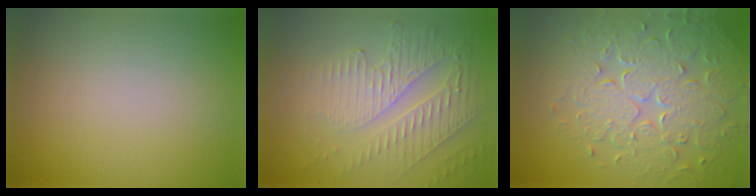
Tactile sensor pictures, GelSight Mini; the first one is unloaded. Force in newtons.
{"total": 5.6, "press": 3.6, "slide": 4.3}
{"total": 8.1, "press": 5.8, "slide": 5.7}